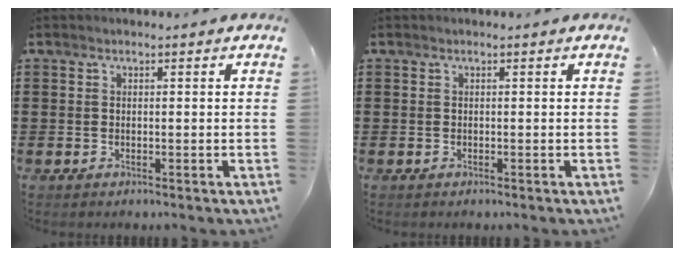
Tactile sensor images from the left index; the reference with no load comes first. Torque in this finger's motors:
{"motor_torque": [-0.01, 0.01, -0.01, 0.00]}